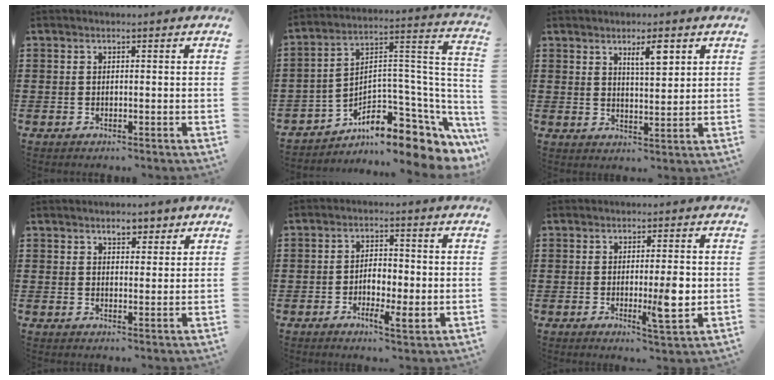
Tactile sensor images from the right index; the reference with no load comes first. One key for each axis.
{"total": 7.5, "fx": -4.8, "fy": 3.4, "fz": 4.6, "tx": -0.084, "ty": -0.023, "tz": -0.089}
{"total": 4.2, "fx": 2.4, "fy": 1.2, "fz": 3.2, "tx": -0.053, "ty": 0.001, "tz": 0.037}
{"total": 3.3, "fx": 2.6, "fy": 1.5, "fz": 1.4, "tx": -0.019, "ty": 0.003, "tz": 0.043}
{"total": 4.7, "fx": -1.3, "fy": 2.3, "fz": 3.9, "tx": -0.062, "ty": 0.004, "tz": -0.025}
{"total": 5.8, "fx": -0.6, "fy": 1.2, "fz": 5.7, "tx": -0.087, "ty": -0.006, "tz": -0.011}